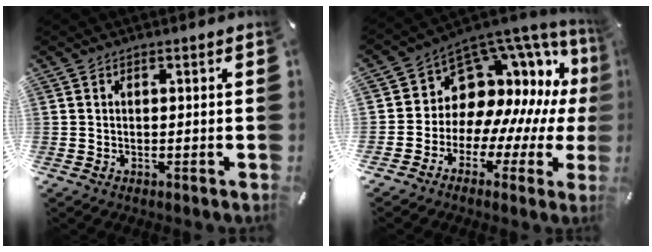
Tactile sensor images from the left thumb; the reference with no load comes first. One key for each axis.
{"total": 12.6, "fx": 6.8, "fy": 9.4, "fz": 5.0, "tx": -0.076, "ty": -0.094, "tz": 0.132}